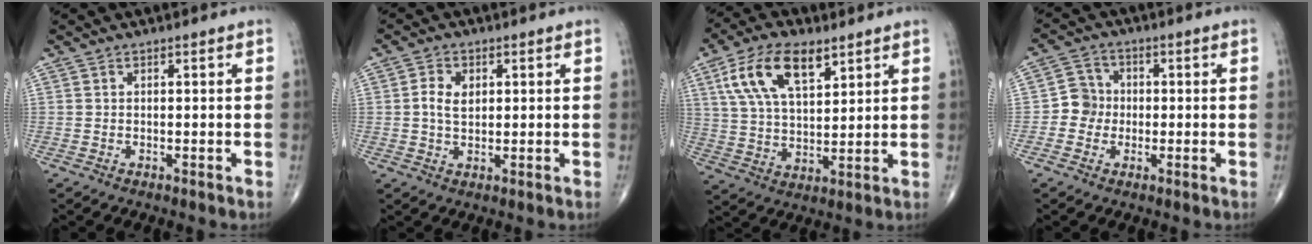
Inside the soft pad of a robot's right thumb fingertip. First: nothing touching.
{"total": 4.1, "force": [0.7, 2.9, 2.9], "torque": [-0.050, 0.001, 0.010]}
{"total": 13.8, "force": [6.7, 6.6, 10.1], "torque": [-0.175, -0.013, 0.128]}
{"total": 5.0, "force": [-0.8, 4.7, 1.2], "torque": [0.009, 0.012, -0.027]}